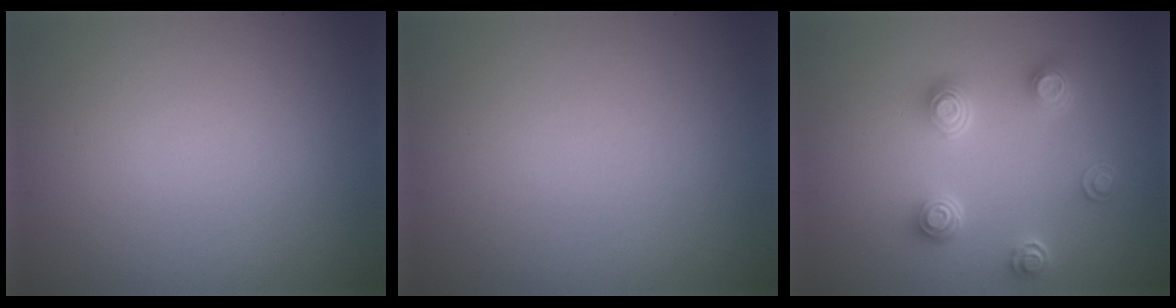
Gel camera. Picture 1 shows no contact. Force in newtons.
{"total": 0.0}
{"total": 4.1, "press": 3.2, "slide": 2.6}